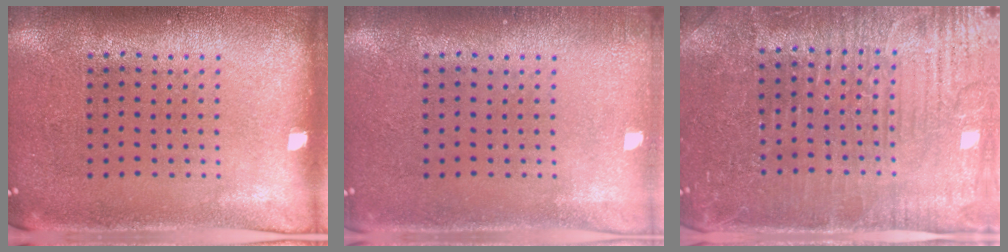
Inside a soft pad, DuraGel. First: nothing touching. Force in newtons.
{"total": 0.9, "press": 0.8, "slide": 0.3}
{"total": 4.7, "press": 4.6, "slide": 1.3}